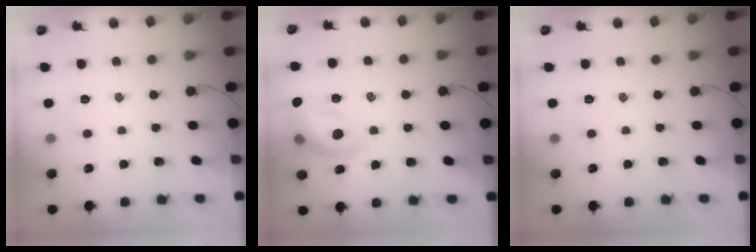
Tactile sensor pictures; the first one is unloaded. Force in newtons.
{"total": 14.4, "press": 14.4, "slide": 1.5}
{"total": 0.0}